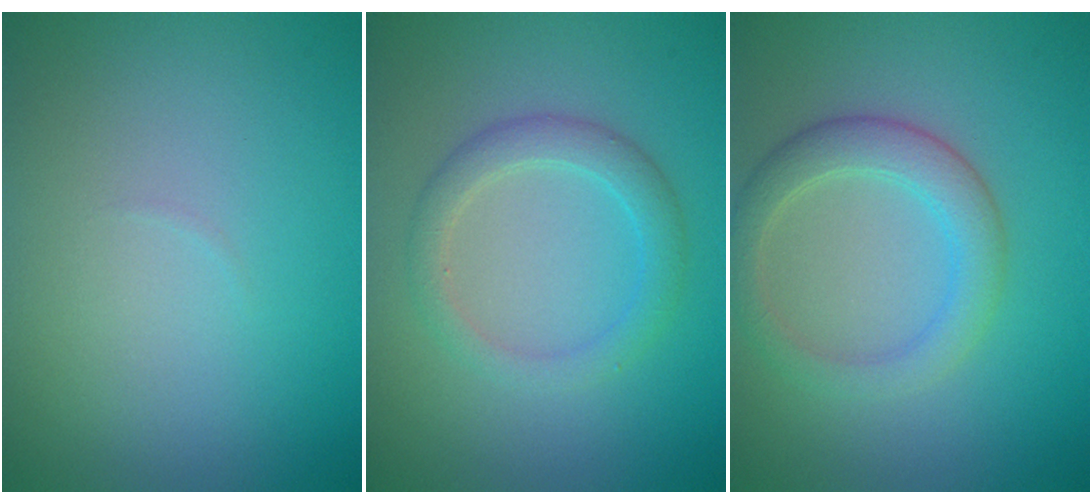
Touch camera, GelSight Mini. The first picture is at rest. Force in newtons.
{"total": 2.7, "press": 2.7, "slide": 0.2}
{"total": 3.5, "press": 3.5, "slide": 0.1}